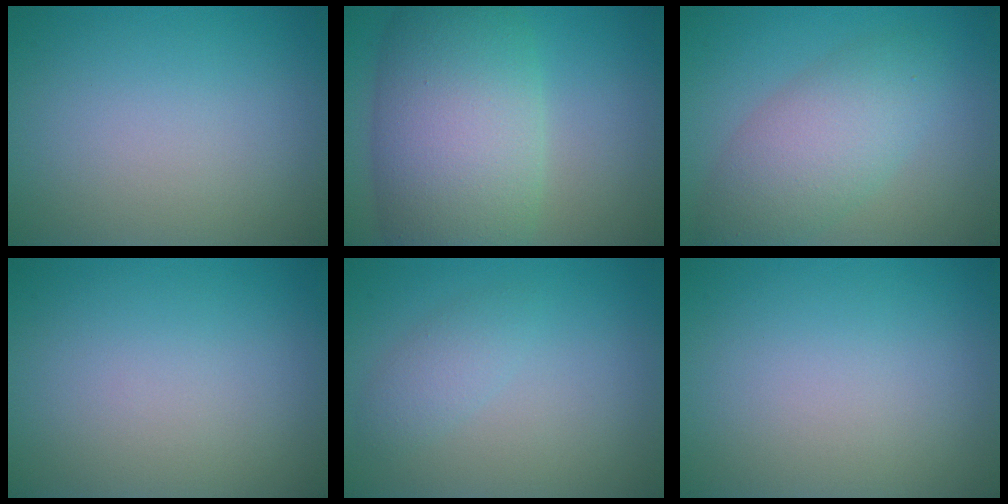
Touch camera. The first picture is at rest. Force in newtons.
{"total": 11.5, "press": 11.5, "slide": 0.5}
{"total": 5.3, "press": 5.3, "slide": 0.3}
{"total": 0.0}
{"total": 1.6, "press": 1.6, "slide": 0.0}
{"total": 0.0}